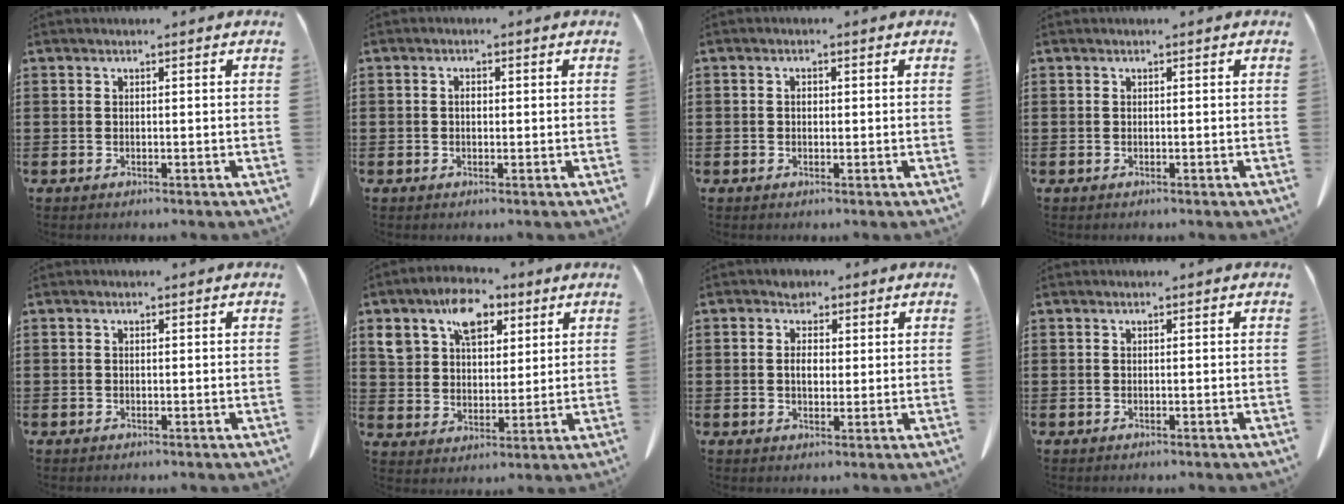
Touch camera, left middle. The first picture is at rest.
{"total": 1.2, "force": [0.1, 0.8, 0.9], "torque": [-0.020, 0.003, 0.002]}
{"total": 0.9, "force": [0.1, 0.7, 0.6], "torque": [-0.014, 0.002, 0.002]}
{"total": 0.0}
{"total": 0.0}
{"total": 9.1, "force": [5.4, 5.7, 4.6], "torque": [-0.095, 0.005, 0.095]}
{"total": 3.3, "force": [1.3, 2.3, 2.0], "torque": [-0.037, 0.004, 0.022]}
{"total": 0.0}